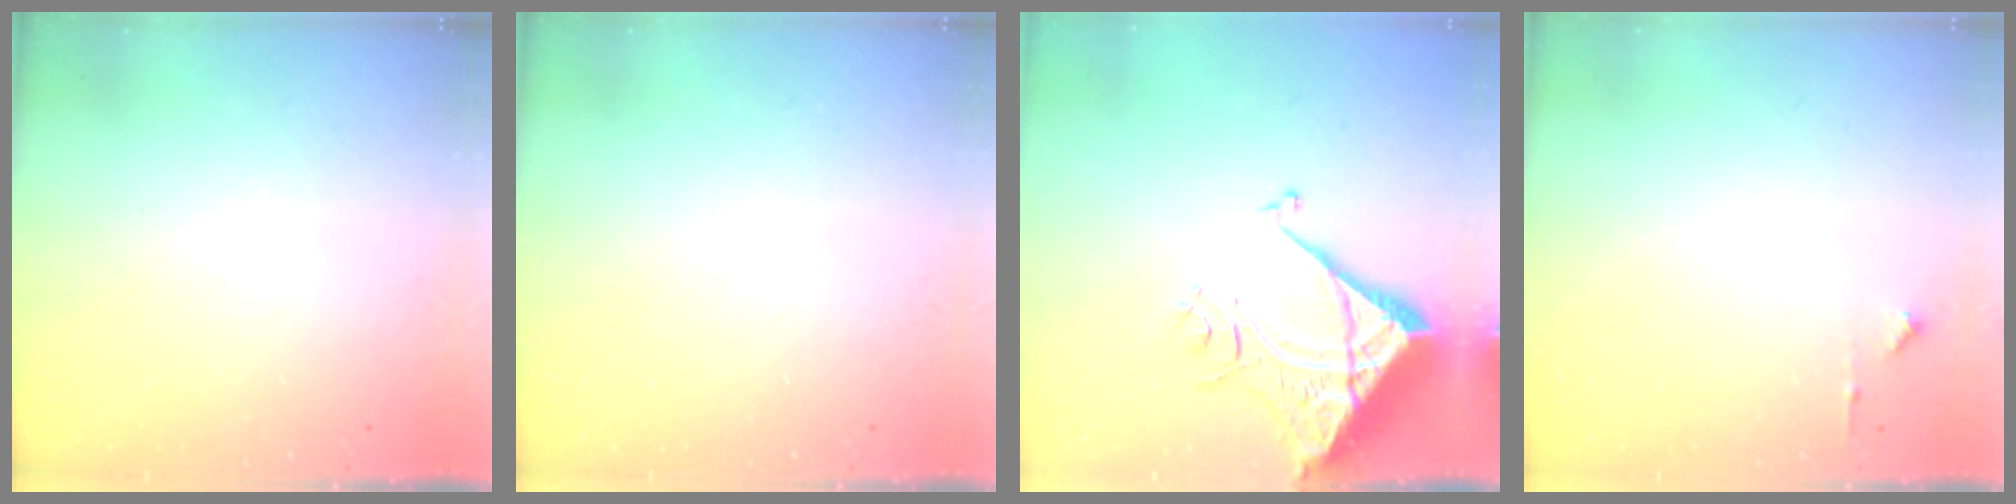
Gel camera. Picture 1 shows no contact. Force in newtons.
{"total": 0.0}
{"total": 10.3, "press": 10.3, "slide": 1.3}
{"total": 5.1, "press": 5.0, "slide": 0.8}